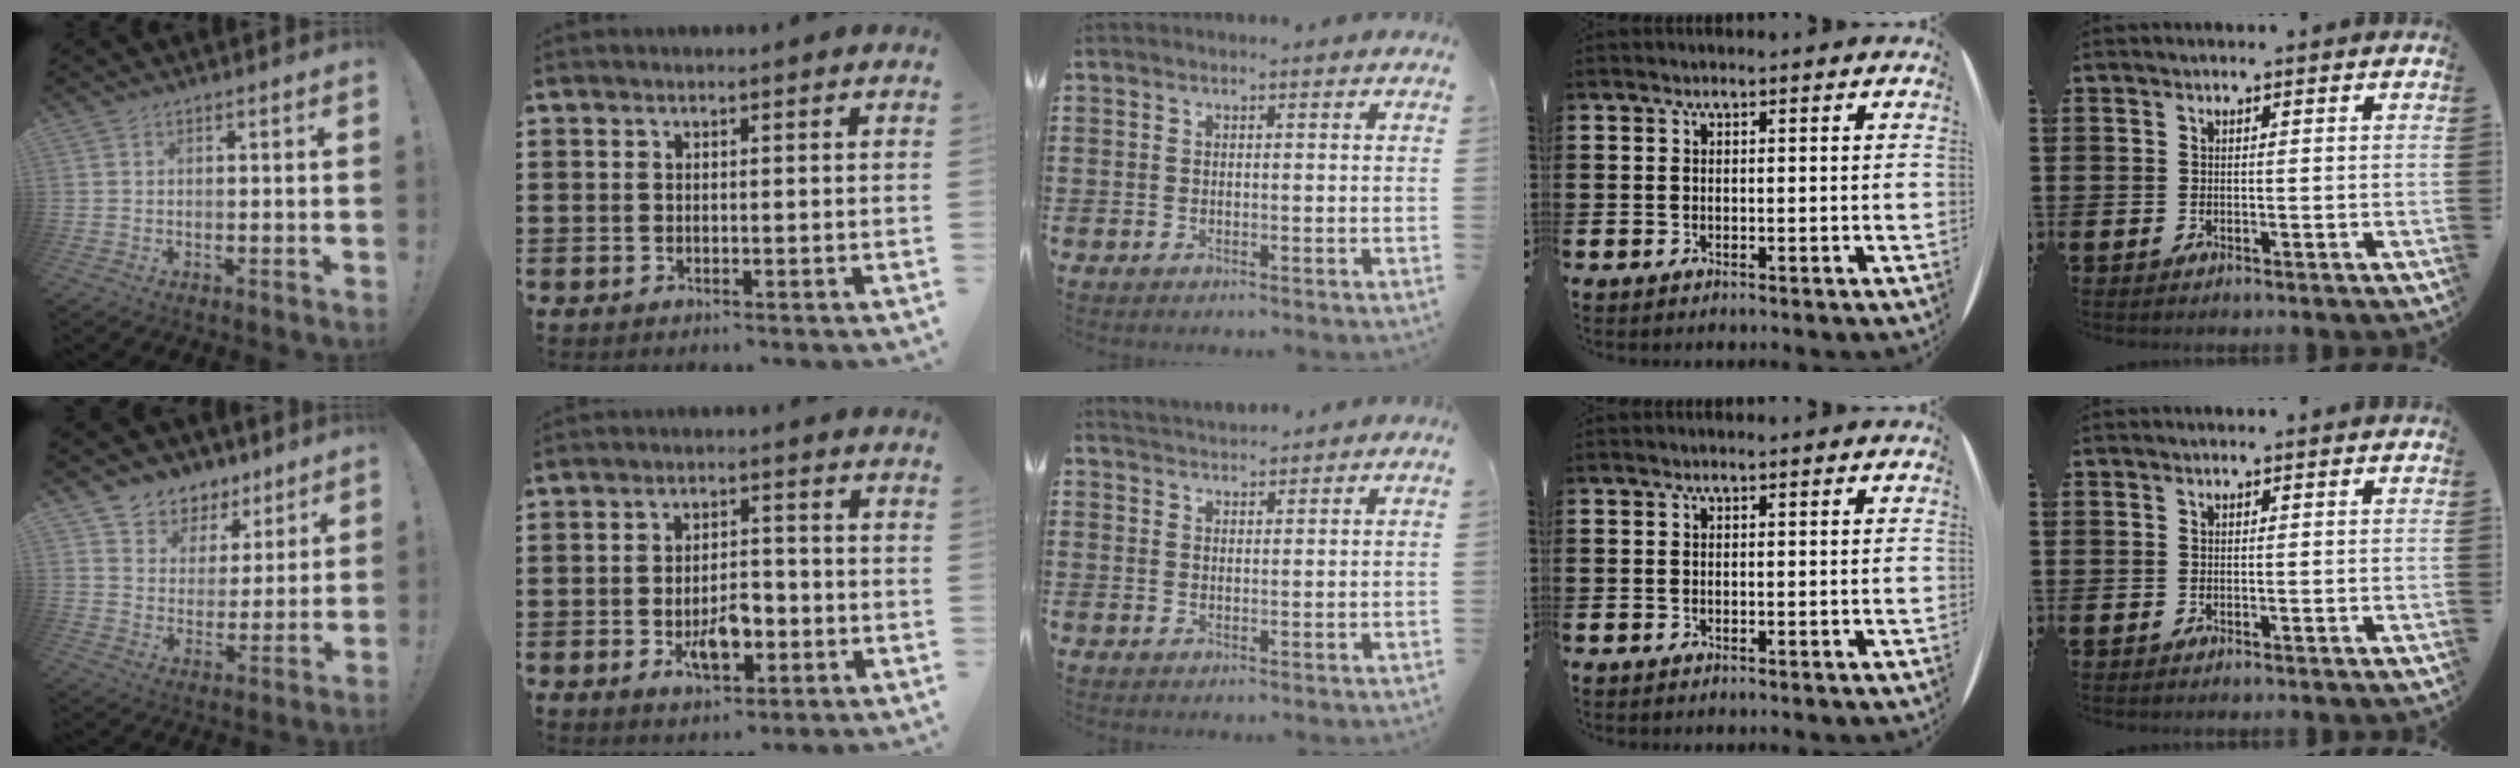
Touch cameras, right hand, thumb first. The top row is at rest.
{"thumb": {"total": 7.6, "force": [4.8, 5.9, 0.8], "torque": [-0.014, -0.044, 0.096]}, "index": {"total": 6.5, "force": [-2.2, 3.1, 5.2], "torque": [-0.082, 0.001, -0.044]}, "middle": {"total": 2.4, "force": [2.3, 0.1, -0.4], "torque": [0.001, -0.003, 0.045]}}